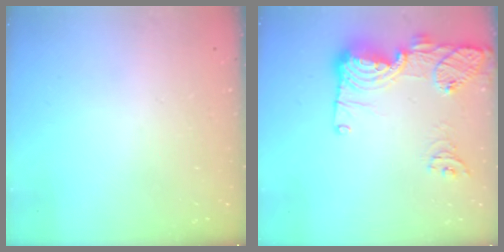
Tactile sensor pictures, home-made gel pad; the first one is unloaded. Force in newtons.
{"total": 19.0, "press": 18.0, "slide": 5.9}